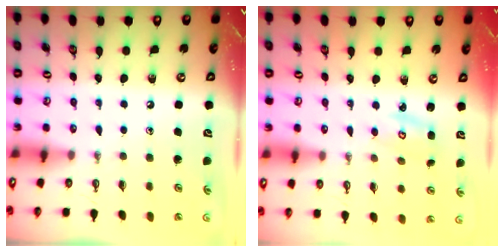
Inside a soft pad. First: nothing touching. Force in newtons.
{"total": 2.9, "press": 2.9, "slide": 0.4}